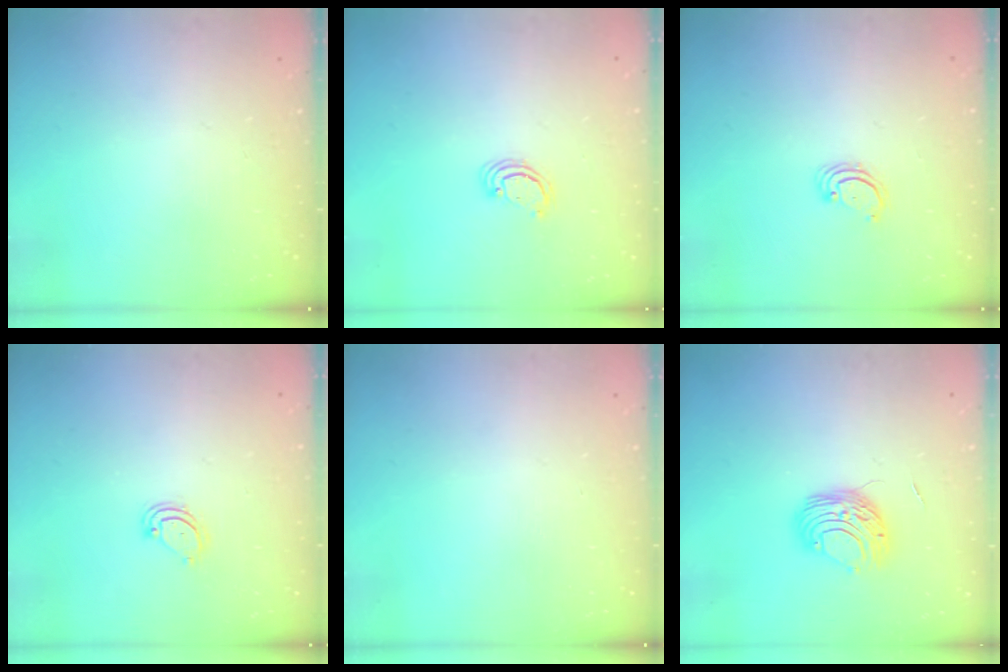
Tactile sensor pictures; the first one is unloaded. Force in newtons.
{"total": 2.6, "press": 2.5, "slide": 0.3}
{"total": 2.8, "press": 2.8, "slide": 0.2}
{"total": 5.3, "press": 5.3, "slide": 0.4}
{"total": 0.0}
{"total": 9.3, "press": 9.3, "slide": 0.5}